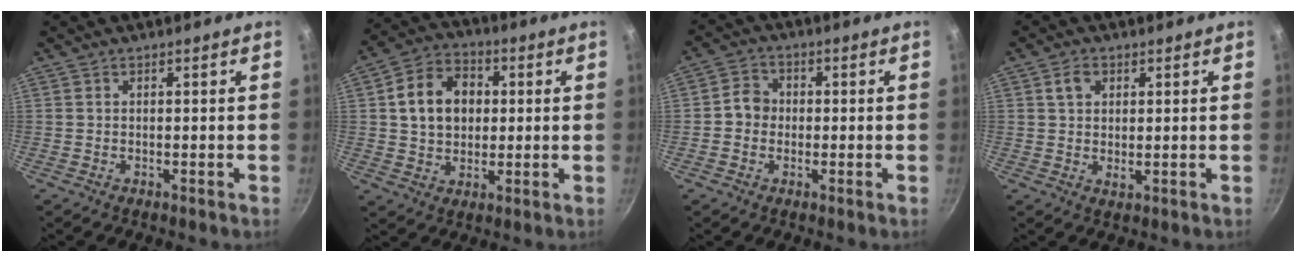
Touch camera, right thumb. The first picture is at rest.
{"total": 11.9, "force": [1.9, 9.3, 7.2], "torque": [-0.099, 0.015, 0.026]}
{"total": 4.7, "force": [-0.4, 4.2, 2.1], "torque": [-0.011, 0.013, -0.019]}
{"total": 4.1, "force": [1.6, 2.7, 2.6], "torque": [-0.038, -0.007, 0.026]}